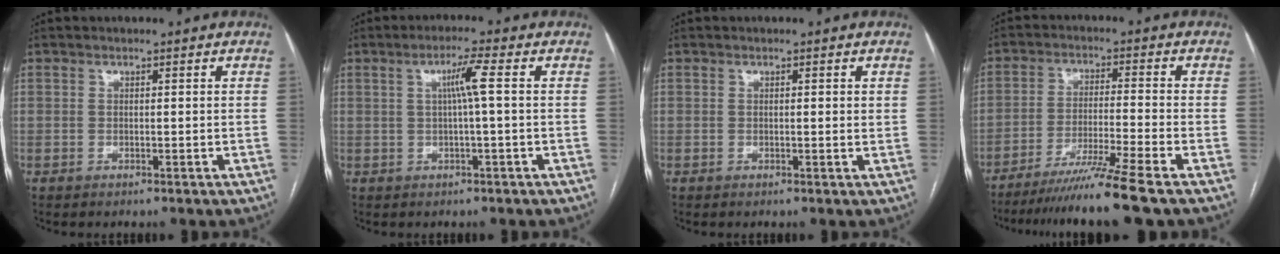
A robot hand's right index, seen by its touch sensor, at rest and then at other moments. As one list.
[{"total": 4.0, "force": [0.6, -0.7, 3.9], "torque": [-0.071, 0.007, 0.012]}, {"total": 0.9, "force": [0.3, 0.1, 0.9], "torque": [-0.015, 0.000, 0.003]}, {"total": 11.2, "force": [-8.7, -2.8, 6.5], "torque": [-0.101, -0.040, -0.144]}]